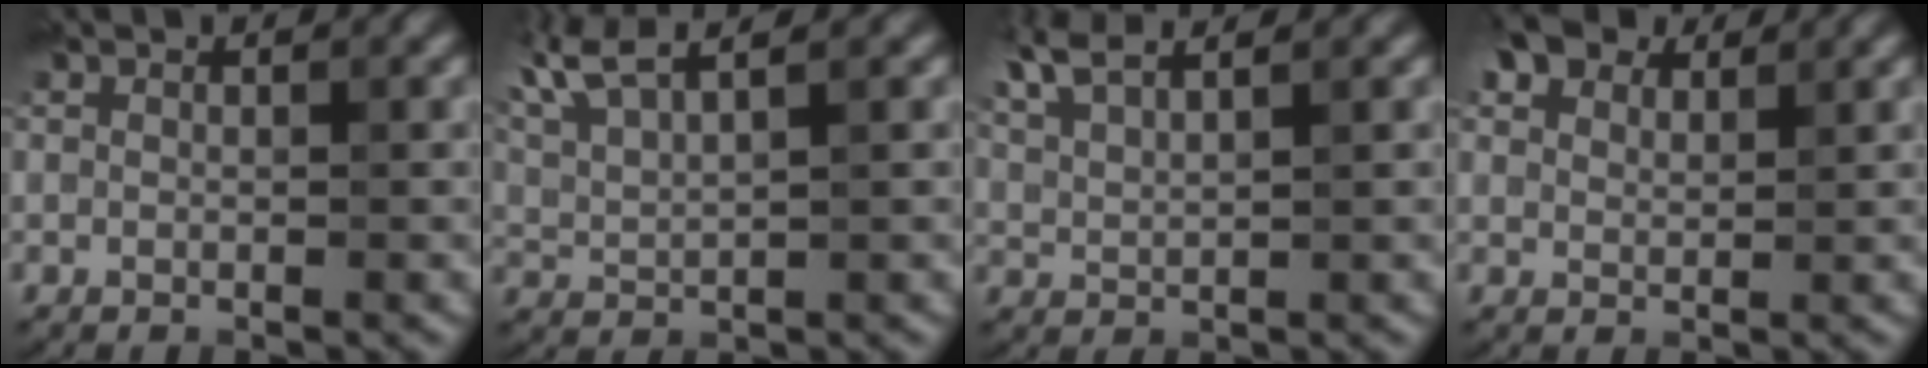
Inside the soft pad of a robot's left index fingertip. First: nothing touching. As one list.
[{"total": 4.5, "force": [3.4, 0.9, 2.9], "torque": [-0.075, 0.022, 0.073]}, {"total": 2.8, "force": [2.3, 0.5, 1.5], "torque": [-0.049, 0.019, 0.055]}, {"total": 3.3, "force": [2.8, 1.4, 0.8], "torque": [-0.031, 0.012, 0.053]}]